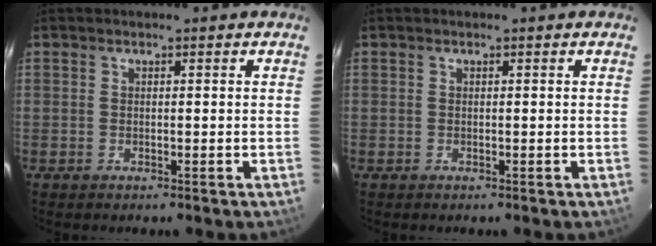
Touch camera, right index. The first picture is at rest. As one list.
[{"total": 0.0}]